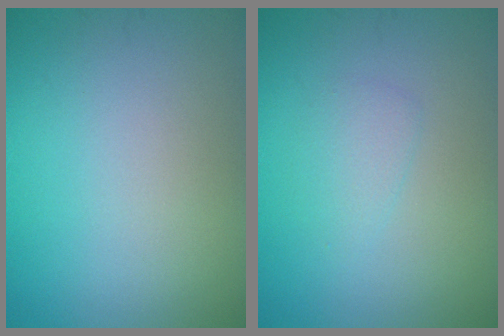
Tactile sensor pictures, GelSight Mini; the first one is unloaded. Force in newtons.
{"total": 1.4, "press": 1.4, "slide": 0.1}